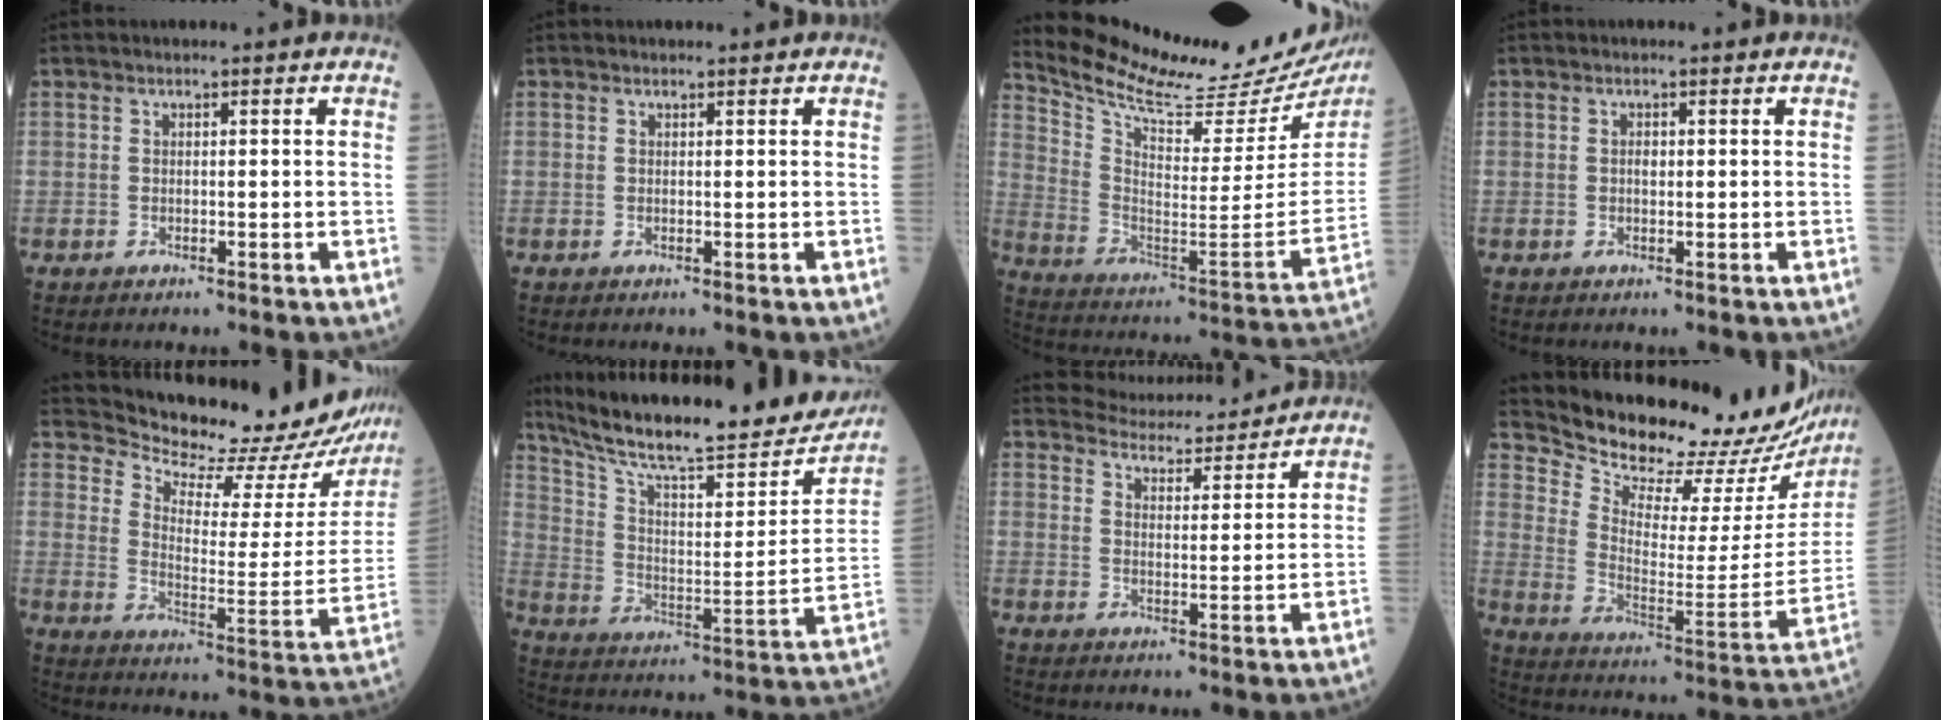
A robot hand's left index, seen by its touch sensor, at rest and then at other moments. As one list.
[{"total": 0.8, "force": [0.8, 0.1, 0.1], "torque": [-0.011, 0.004, 0.012]}, {"total": 24.8, "force": [22.7, 3.4, 9.4], "torque": [-0.168, -0.086, 0.324]}, {"total": 0.7, "force": [0.2, 0.4, 0.6], "torque": [-0.014, 0.000, 0.002]}, {"total": 21.1, "force": [20.6, 2.4, 3.7], "torque": [-0.060, -0.098, 0.260]}, {"total": 27.0, "force": [23.6, 4.4, 12.2], "torque": [-0.203, -0.035, 0.337]}, {"total": 10.8, "force": [10.6, 1.3, 1.6], "torque": [-0.028, 0.005, 0.149]}, {"total": 23.5, "force": [22.1, 3.4, 7.1], "torque": [-0.131, -0.102, 0.301]}]